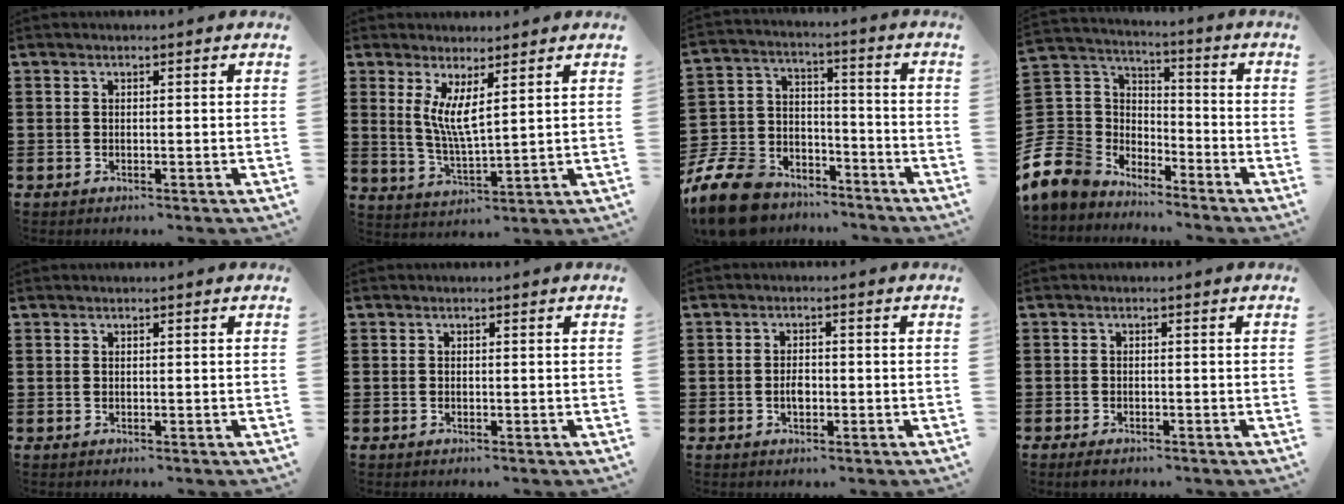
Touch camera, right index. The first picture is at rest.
{"total": 5.5, "force": [2.3, 1.0, 4.9], "torque": [-0.103, -0.003, 0.041]}
{"total": 12.8, "force": [-10.7, 5.7, 4.1], "torque": [-0.109, 0.047, -0.211]}
{"total": 8.8, "force": [-5.2, 7.1, 0.5], "torque": [-0.076, -0.005, -0.107]}
{"total": 0.0}
{"total": 0.0}
{"total": 2.3, "force": [-0.5, 1.4, 1.8], "torque": [-0.025, -0.001, -0.010]}
{"total": 1.2, "force": [-1.1, 0.4, 0.2], "torque": [-0.007, 0.000, -0.023]}